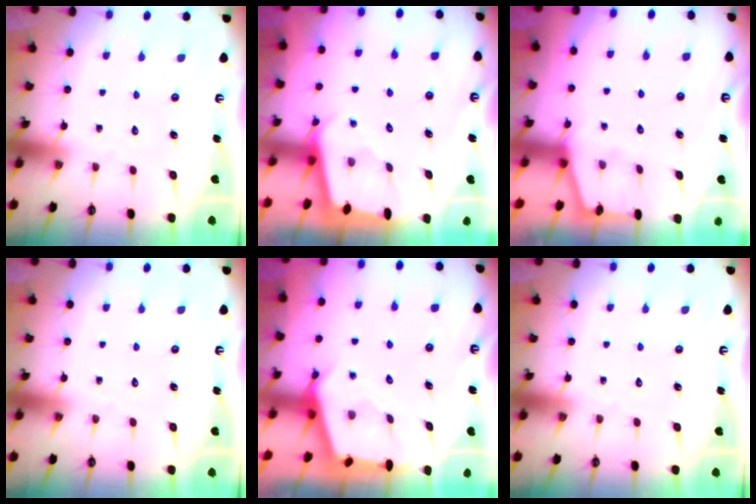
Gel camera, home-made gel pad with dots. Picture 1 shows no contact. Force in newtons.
{"total": 1.8, "press": 1.8, "slide": 0.2}
{"total": 2.1, "press": 2.1, "slide": 0.3}
{"total": 0.0}
{"total": 2.6, "press": 2.6, "slide": 0.3}
{"total": 0.0}